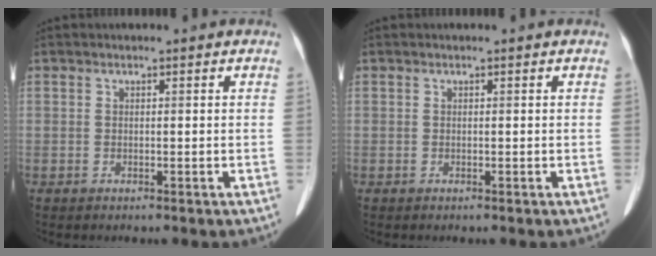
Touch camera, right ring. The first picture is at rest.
{"total": 0.0}